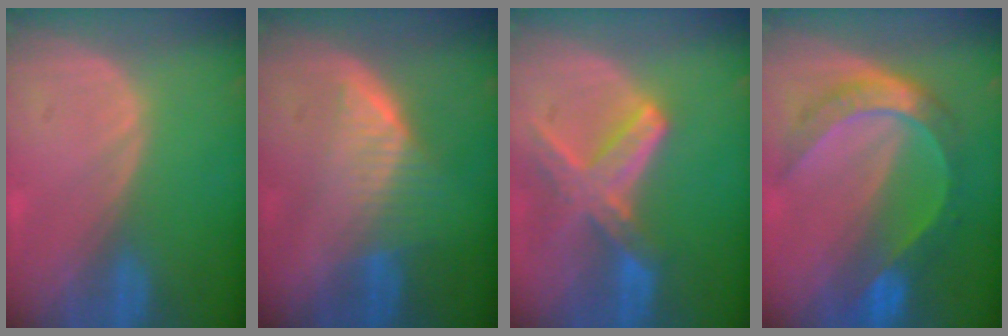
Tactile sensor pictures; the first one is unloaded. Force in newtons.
{"total": 6.5, "press": 5.7, "slide": 3.2}
{"total": 8.2, "press": 7.3, "slide": 3.9}
{"total": 8.3, "press": 8.2, "slide": 0.8}